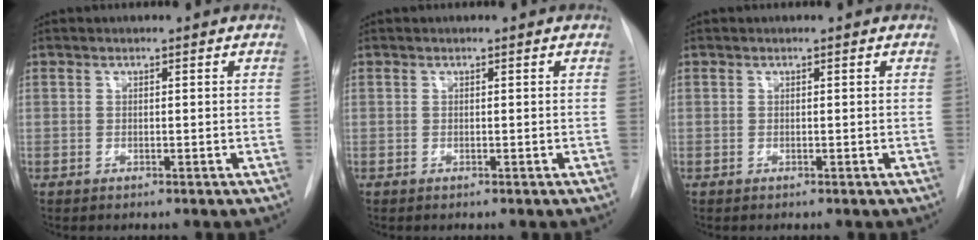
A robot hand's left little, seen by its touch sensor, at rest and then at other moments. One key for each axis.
{"total": 0.0}
{"total": 0.0}